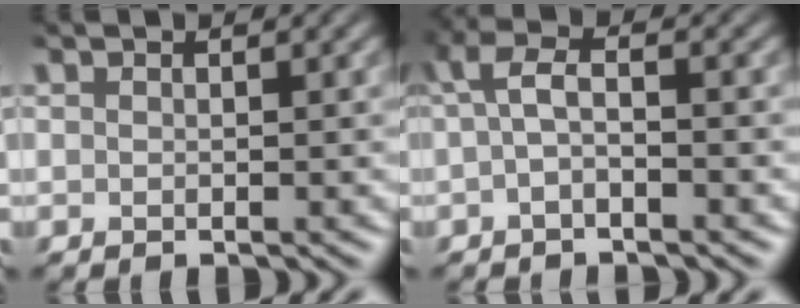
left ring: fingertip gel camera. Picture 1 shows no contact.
{"total": 2.6, "force": [-0.2, 0.8, 2.5], "torque": [-0.051, 0.007, -0.008]}